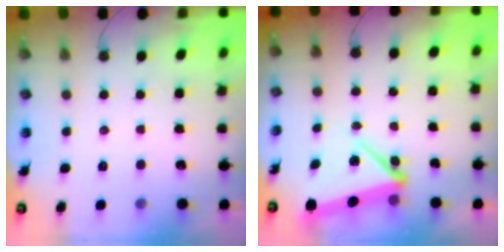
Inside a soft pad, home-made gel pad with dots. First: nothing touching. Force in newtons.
{"total": 7.5, "press": 7.2, "slide": 1.9}